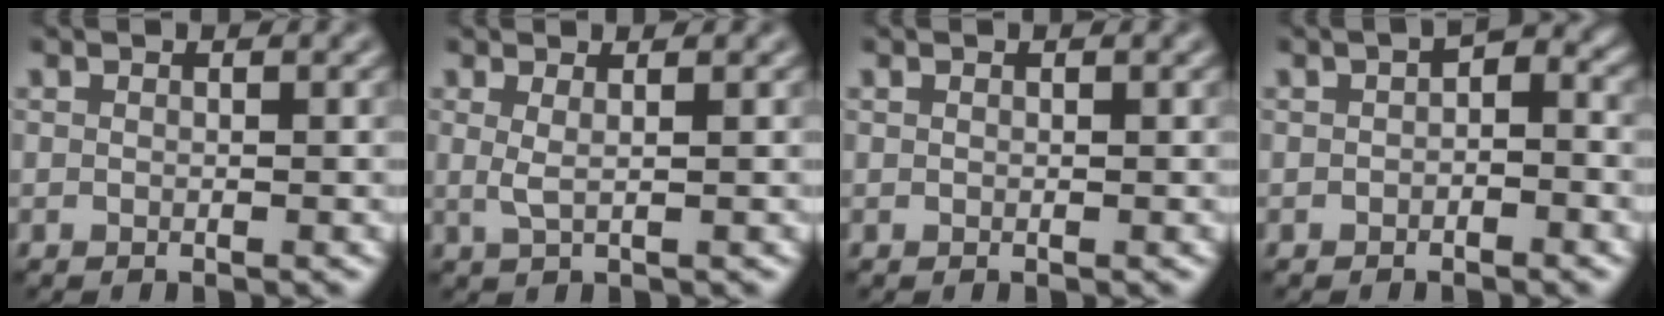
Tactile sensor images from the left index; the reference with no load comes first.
{"total": 1.5, "force": [0.4, 0.4, 1.3], "torque": [-0.025, -0.004, 0.006]}
{"total": 0.0}
{"total": 2.3, "force": [-0.2, 1.3, 1.8], "torque": [-0.024, 0.004, -0.008]}